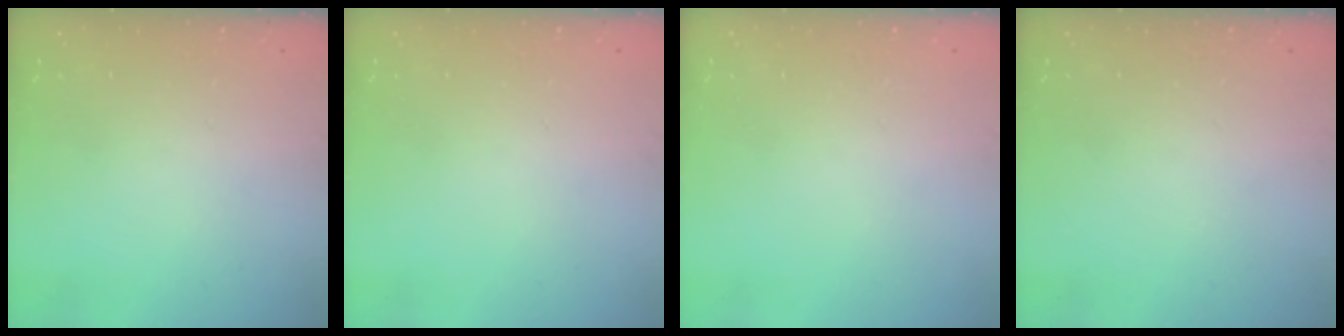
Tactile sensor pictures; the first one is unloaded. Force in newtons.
{"total": 0.0}
{"total": 0.0}
{"total": 0.0}